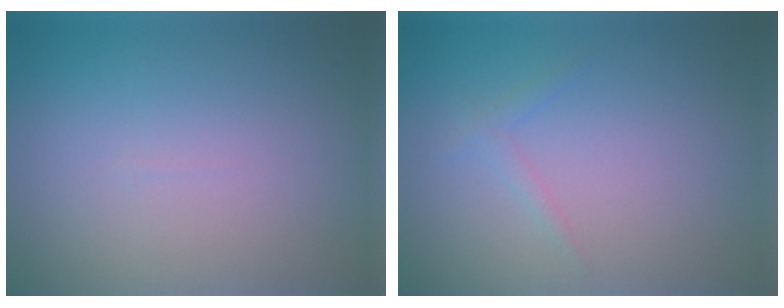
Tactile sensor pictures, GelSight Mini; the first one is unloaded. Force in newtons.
{"total": 0.9, "press": 0.9, "slide": 0.0}